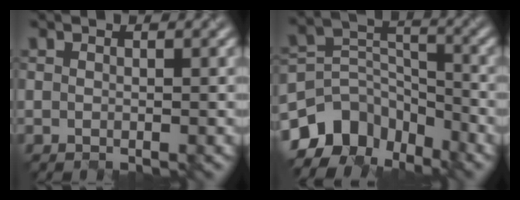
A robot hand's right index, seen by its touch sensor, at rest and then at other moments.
{"total": 8.1, "force": [-5.8, 4.8, 2.9], "torque": [-0.049, -0.005, -0.117]}